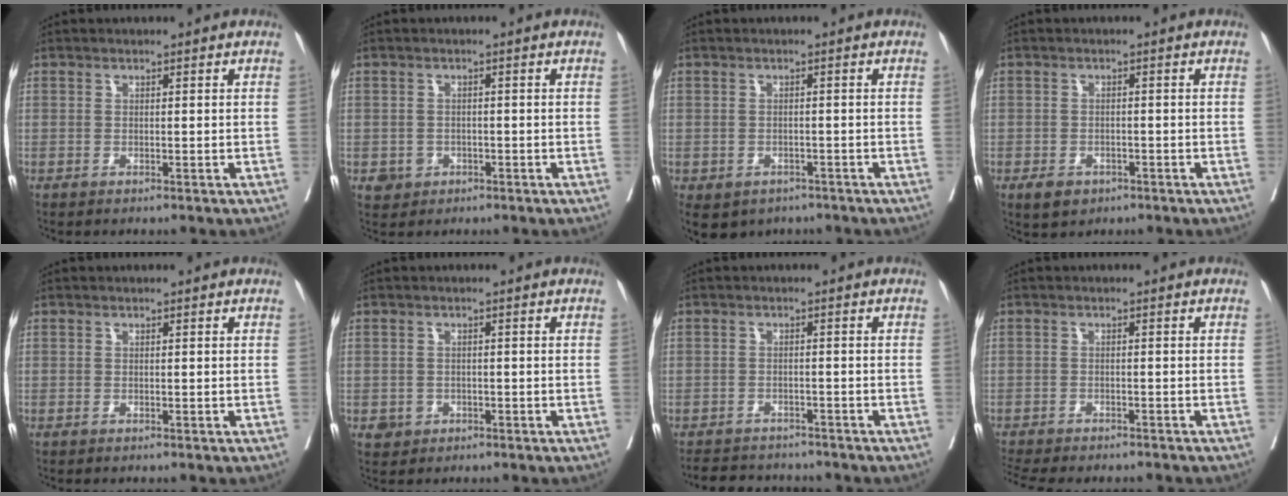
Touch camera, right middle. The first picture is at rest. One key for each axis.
{"total": 2.6, "fx": -1.0, "fy": 2.4, "fz": 0.5, "tx": -0.001, "ty": 0.007, "tz": -0.010}
{"total": 7.5, "fx": -4.9, "fy": 5.2, "fz": 2.2, "tx": -0.047, "ty": 0.003, "tz": -0.061}
{"total": 3.4, "fx": -2.1, "fy": 2.2, "fz": 1.5, "tx": -0.024, "ty": 0.000, "tz": -0.025}
{"total": 0.0}
{"total": 2.3, "fx": -0.9, "fy": 2.1, "fz": 0.4, "tx": 0.000, "ty": 0.007, "tz": -0.009}
{"total": 7.2, "fx": -6.8, "fy": 2.1, "fz": 1.2, "tx": -0.013, "ty": 0.003, "tz": -0.095}
{"total": 10.7, "fx": -9.7, "fy": 2.3, "fz": 4.1, "tx": -0.071, "ty": -0.008, "tz": -0.131}